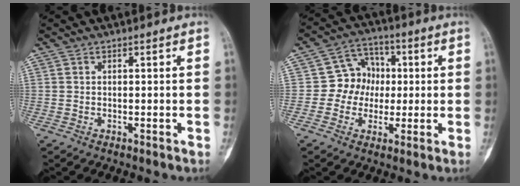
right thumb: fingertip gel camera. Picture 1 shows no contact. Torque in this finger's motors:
{"motor_torque": [-0.37, 0.49, 0.17, -0.37, -0.10]}